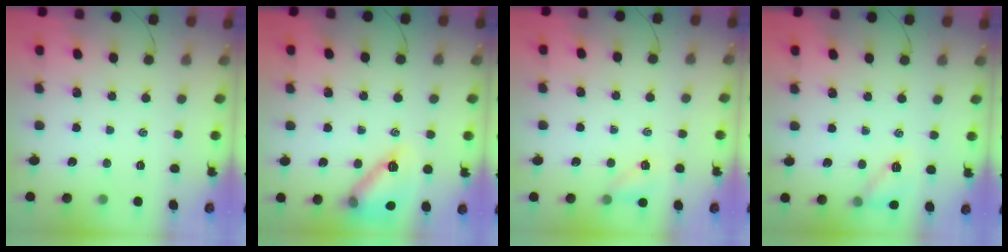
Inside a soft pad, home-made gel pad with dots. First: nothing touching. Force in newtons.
{"total": 14.5, "press": 14.4, "slide": 1.7}
{"total": 4.0, "press": 3.9, "slide": 1.0}
{"total": 8.7, "press": 8.7, "slide": 0.9}